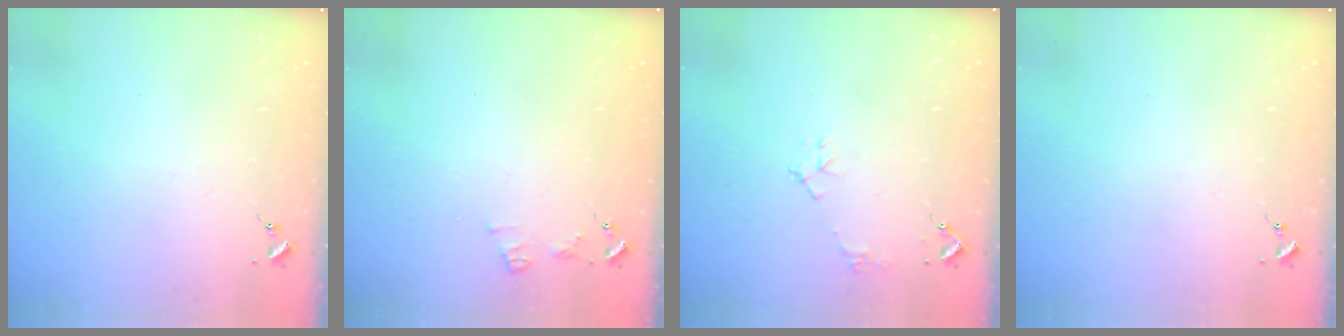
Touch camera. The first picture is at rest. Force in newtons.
{"total": 5.2, "press": 5.2, "slide": 0.7}
{"total": 5.3, "press": 5.3, "slide": 0.7}
{"total": 0.0}